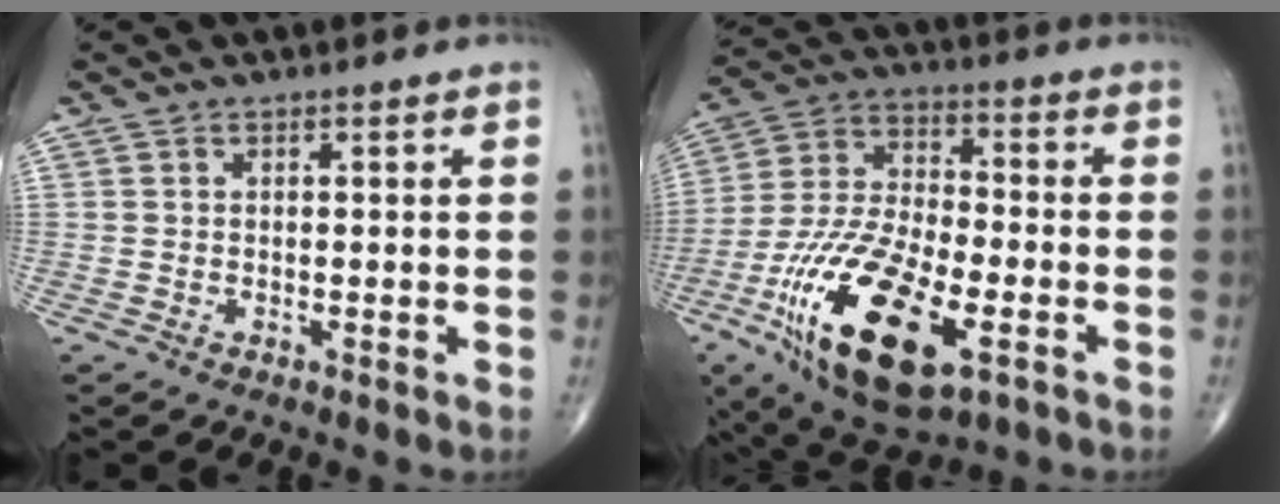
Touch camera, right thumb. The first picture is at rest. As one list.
[{"total": 22.9, "force": [-9.1, 9.7, 18.6], "torque": [-0.376, 0.011, -0.155]}]